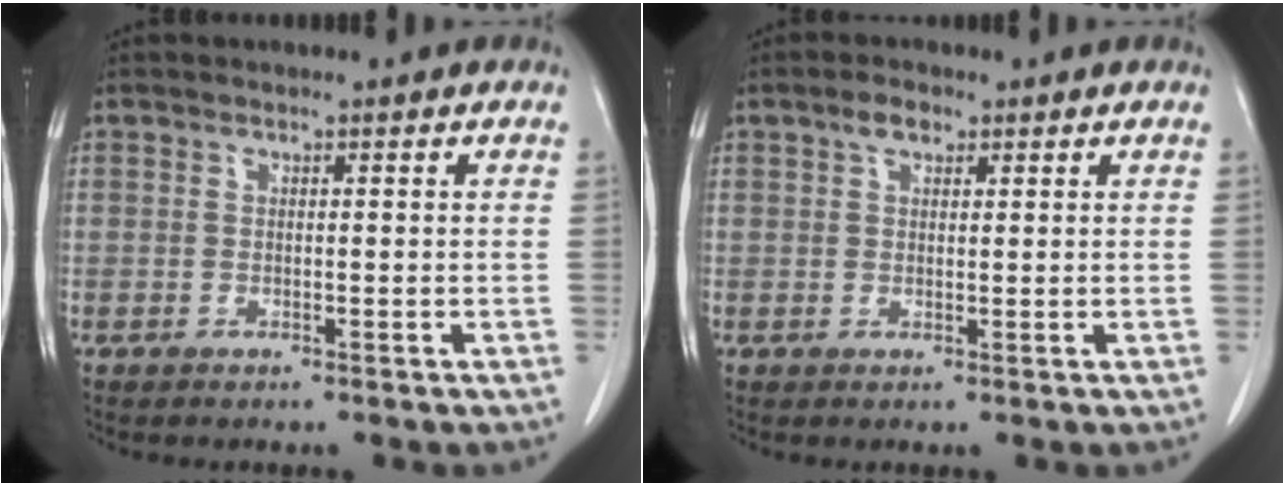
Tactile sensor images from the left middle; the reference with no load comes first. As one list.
[{"total": 2.2, "force": [1.3, 1.2, 1.4], "torque": [-0.029, 0.006, 0.025]}]